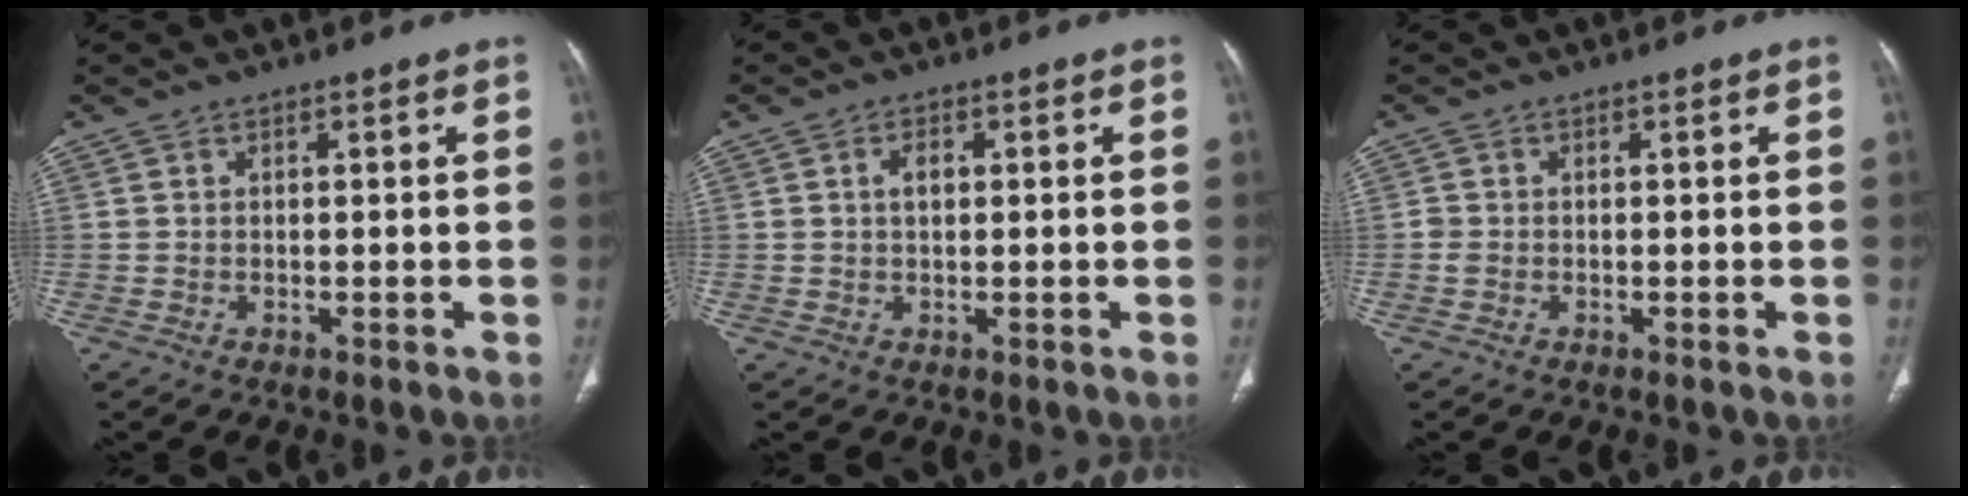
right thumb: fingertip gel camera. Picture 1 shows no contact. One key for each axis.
{"total": 2.4, "fx": 0.4, "fy": 1.5, "fz": 1.8, "tx": -0.029, "ty": 0.006, "tz": 0.008}
{"total": 1.1, "fx": -0.3, "fy": 0.9, "fz": 0.5, "tx": -0.010, "ty": 0.001, "tz": -0.006}